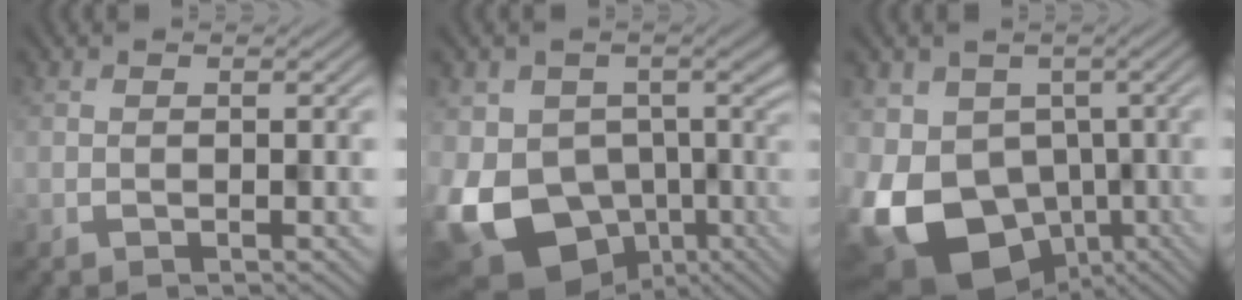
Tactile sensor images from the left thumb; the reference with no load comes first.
{"total": 13.7, "force": [-4.5, 11.1, 6.7], "torque": [-0.156, -0.033, -0.070]}
{"total": 14.3, "force": [-5.7, 10.4, 8.1], "torque": [-0.168, -0.026, -0.079]}